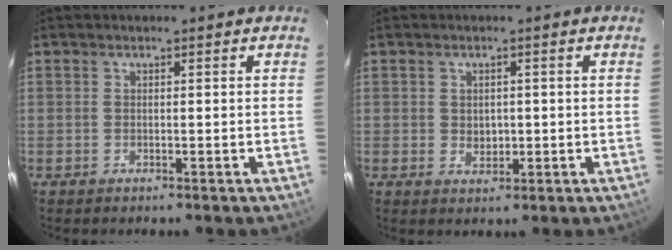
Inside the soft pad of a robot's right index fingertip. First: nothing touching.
{"total": 2.6, "force": [0.0, 2.2, 1.4], "torque": [-0.020, 0.002, 0.004]}